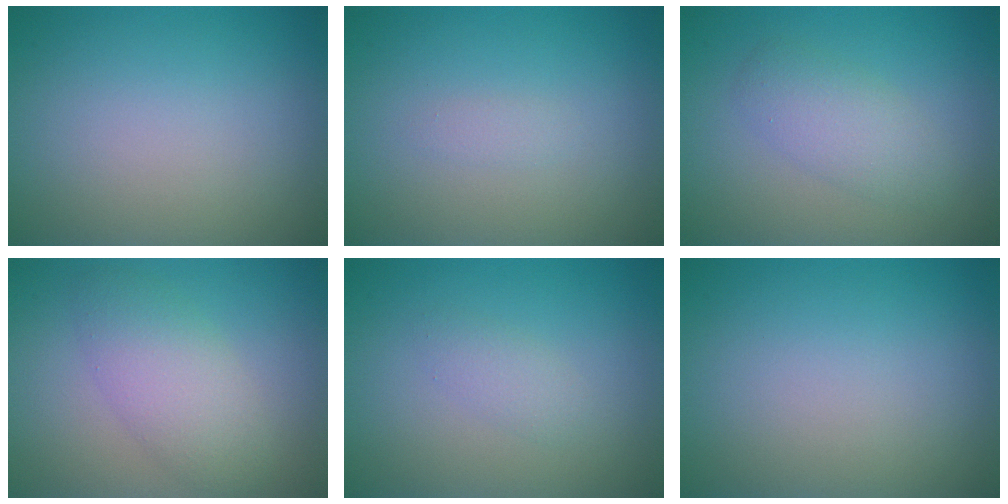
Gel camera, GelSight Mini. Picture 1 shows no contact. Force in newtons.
{"total": 0.7, "press": 0.7, "slide": 0.0}
{"total": 2.9, "press": 2.9, "slide": 0.0}
{"total": 4.1, "press": 4.1, "slide": 0.1}
{"total": 1.3, "press": 1.3, "slide": 0.1}
{"total": 0.0}